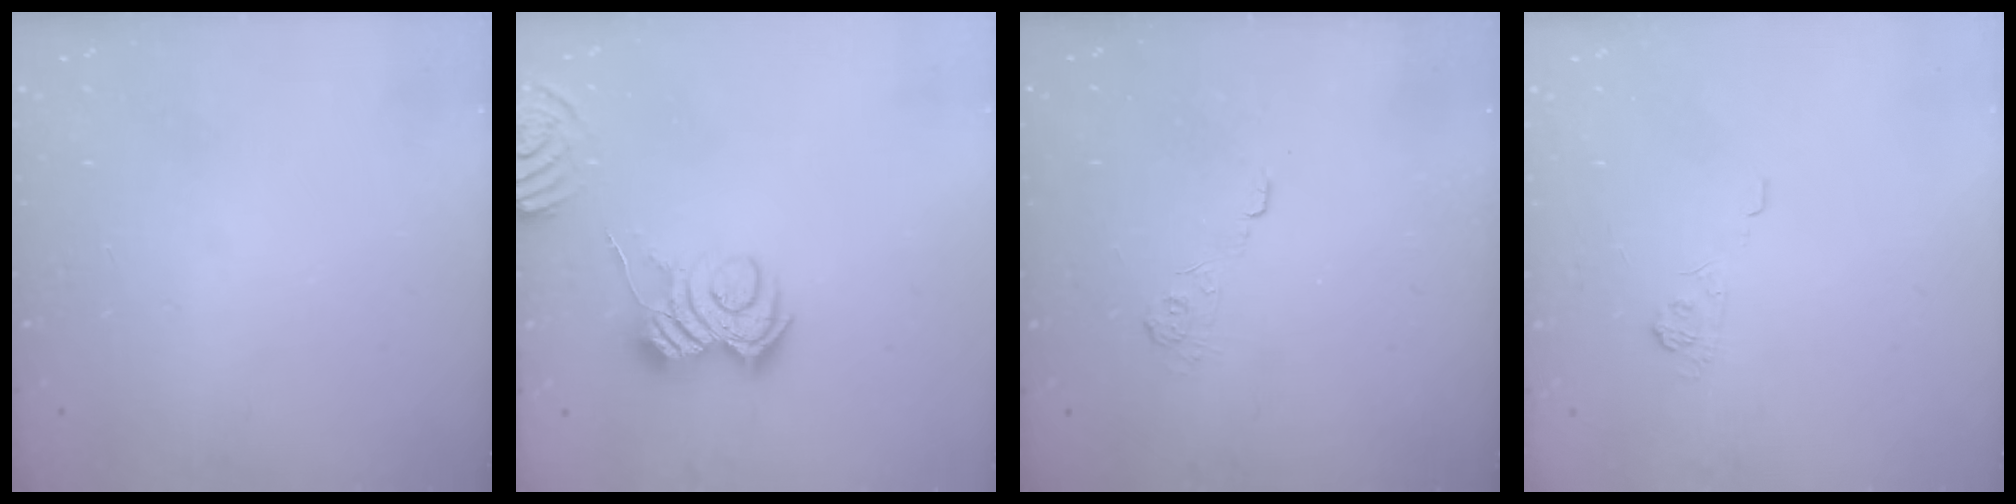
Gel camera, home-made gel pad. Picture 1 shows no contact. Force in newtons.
{"total": 5.7, "press": 5.6, "slide": 0.6}
{"total": 3.0, "press": 2.6, "slide": 1.4}
{"total": 4.5, "press": 4.4, "slide": 1.2}